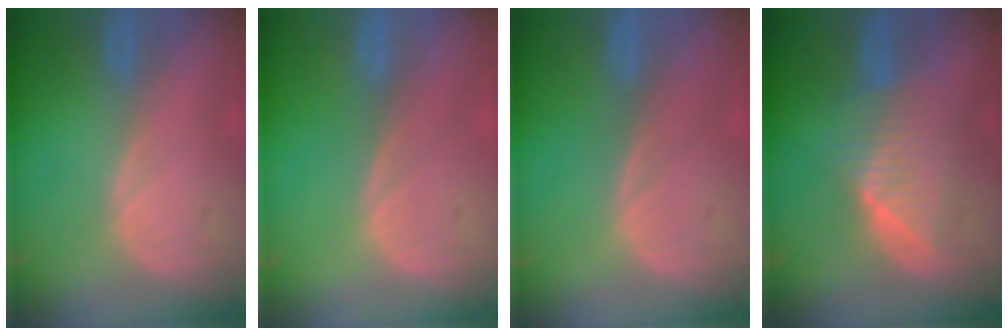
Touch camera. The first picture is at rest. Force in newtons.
{"total": 0.0}
{"total": 0.0}
{"total": 6.6, "press": 6.6, "slide": 0.1}